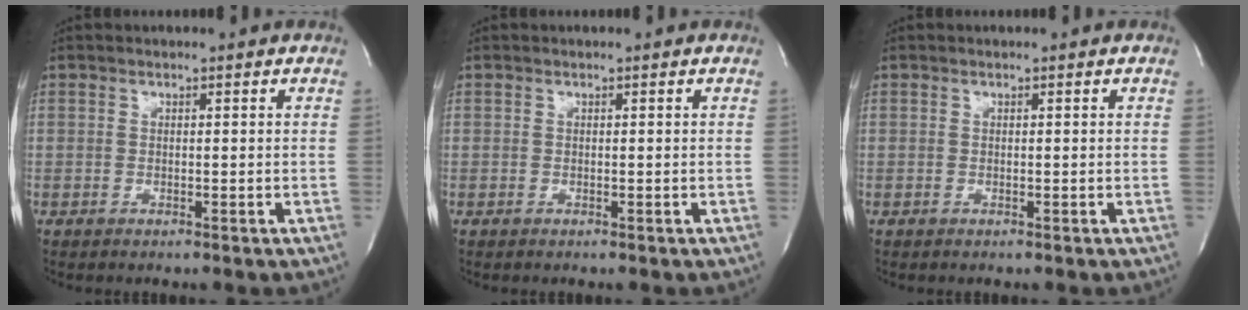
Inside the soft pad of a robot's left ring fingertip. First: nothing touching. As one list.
[{"total": 0.0}, {"total": 0.0}]